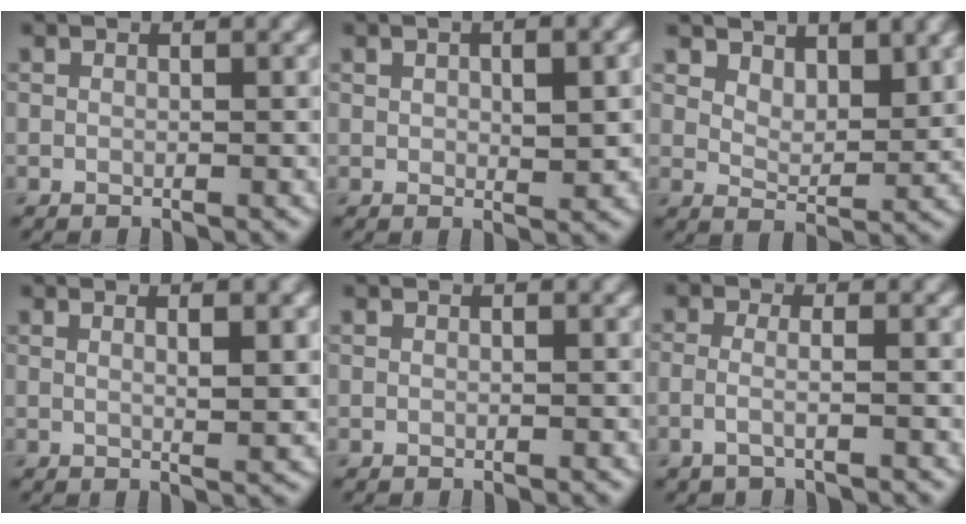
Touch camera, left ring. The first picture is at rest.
{"total": 3.4, "force": [0.4, 1.6, 3.0], "torque": [-0.049, 0.000, 0.009]}
{"total": 4.5, "force": [3.4, 2.1, 2.1], "torque": [-0.041, -0.015, 0.059]}
{"total": 3.3, "force": [1.0, 0.8, 3.0], "torque": [-0.035, 0.001, 0.014]}
{"total": 0.0}
{"total": 1.8, "force": [-0.7, 0.6, 1.5], "torque": [-0.030, -0.009, -0.025]}